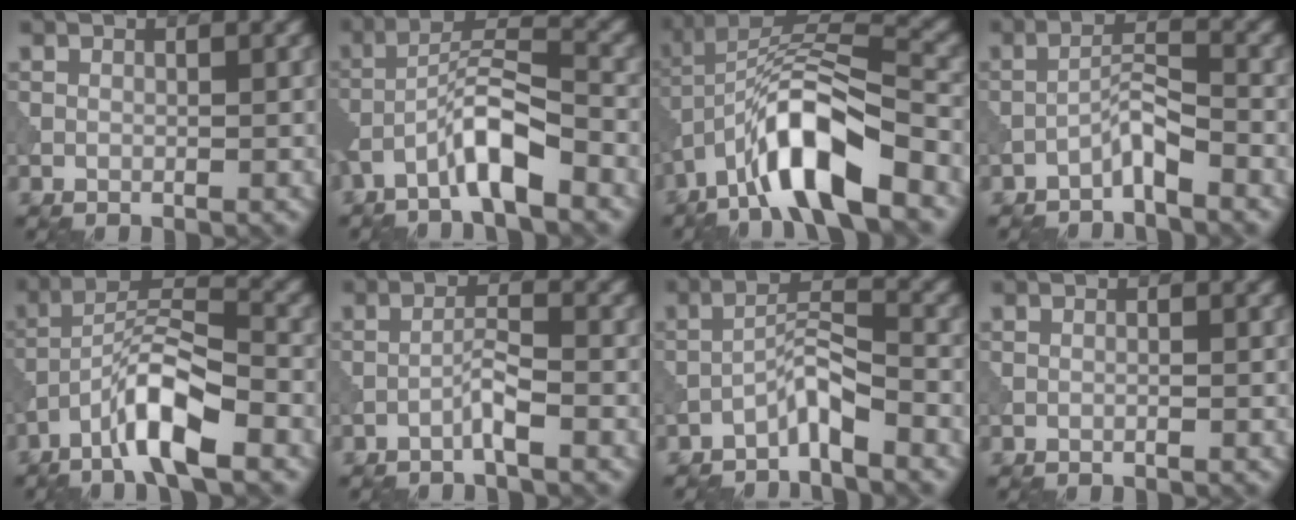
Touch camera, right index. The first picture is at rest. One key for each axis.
{"total": 5.9, "fx": -3.6, "fy": 1.1, "fz": 4.5, "tx": -0.084, "ty": 0.015, "tz": -0.073}
{"total": 10.5, "fx": -5.5, "fy": 3.1, "fz": 8.4, "tx": -0.152, "ty": 0.018, "tz": -0.105}
{"total": 2.5, "fx": -1.9, "fy": 0.2, "fz": 1.5, "tx": -0.030, "ty": 0.015, "tz": -0.040}
{"total": 7.1, "fx": -4.1, "fy": 1.6, "fz": 5.6, "tx": -0.102, "ty": 0.014, "tz": -0.080}
{"total": 1.9, "fx": -1.2, "fy": -0.1, "fz": 1.4, "tx": -0.028, "ty": 0.012, "tz": -0.027}
{"total": 3.1, "fx": -2.4, "fy": 0.4, "fz": 2.0, "tx": -0.036, "ty": 0.018, "tz": -0.048}
{"total": 0.0}